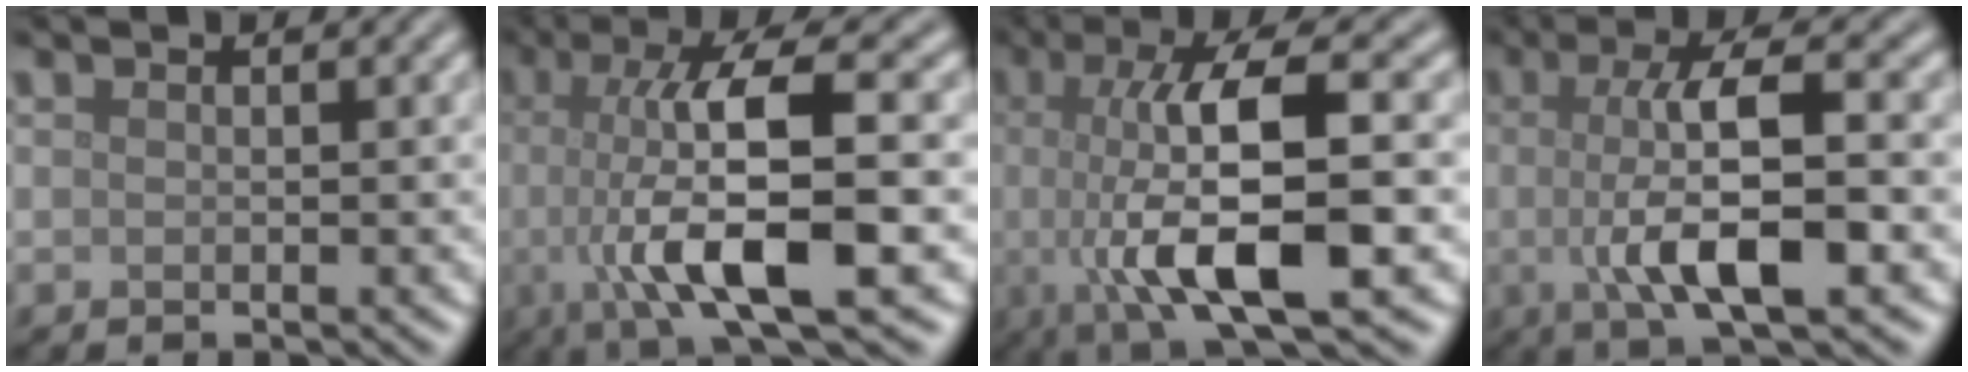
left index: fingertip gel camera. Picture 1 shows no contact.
{"total": 10.9, "force": [-1.1, 2.9, 10.4], "torque": [-0.164, -0.001, -0.020]}
{"total": 11.0, "force": [-1.1, 3.2, 10.5], "torque": [-0.166, 0.000, -0.021]}
{"total": 8.2, "force": [-0.7, 2.2, 7.8], "torque": [-0.123, -0.001, -0.016]}